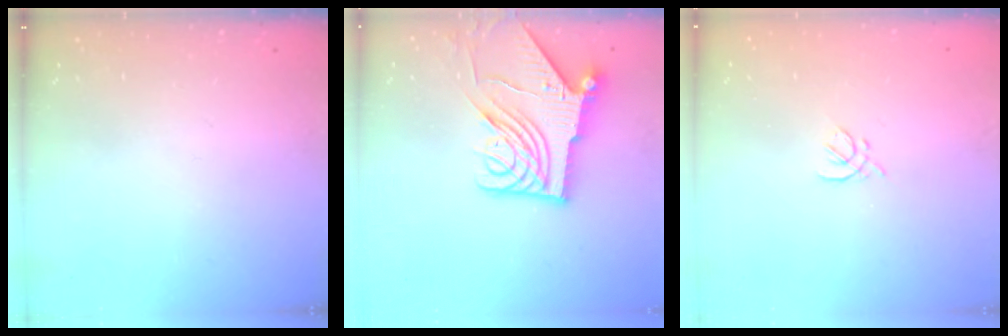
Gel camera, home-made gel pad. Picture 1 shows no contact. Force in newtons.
{"total": 12.4, "press": 12.3, "slide": 1.4}
{"total": 2.0, "press": 1.9, "slide": 0.7}